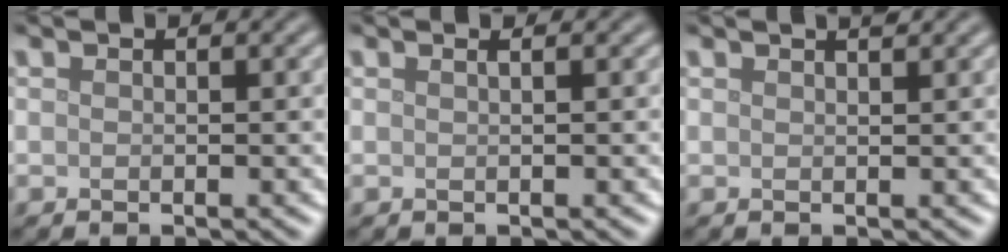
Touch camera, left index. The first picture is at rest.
{"total": 1.1, "force": [0.4, 0.5, 0.9], "torque": [-0.007, -0.001, -0.004]}
{"total": 1.0, "force": [0.8, 0.1, 0.5], "torque": [-0.003, 0.003, 0.011]}